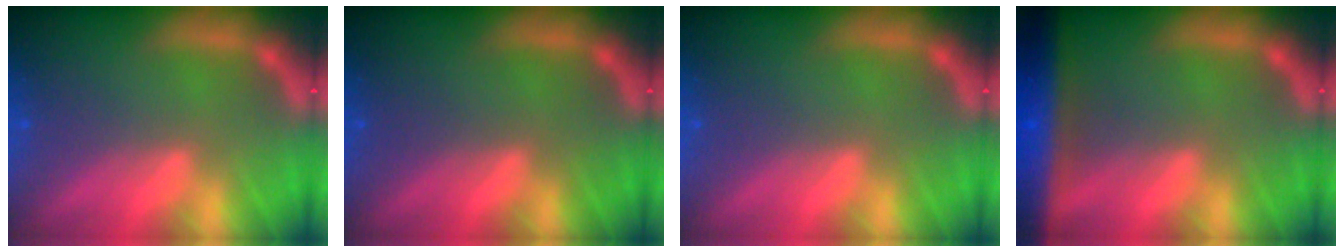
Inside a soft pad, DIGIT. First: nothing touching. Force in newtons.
{"total": 0.0}
{"total": 0.0}
{"total": 9.5}